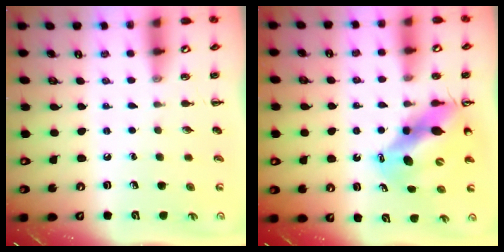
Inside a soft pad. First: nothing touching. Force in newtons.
{"total": 12.7, "press": 12.1, "slide": 3.7}